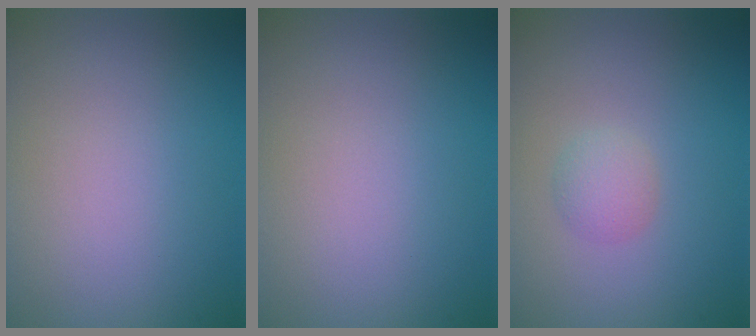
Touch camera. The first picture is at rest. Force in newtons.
{"total": 0.0}
{"total": 1.7, "press": 1.7, "slide": 0.1}